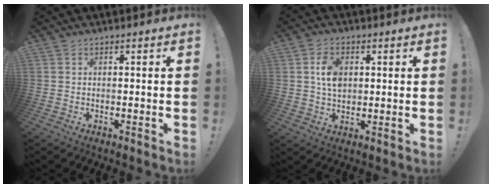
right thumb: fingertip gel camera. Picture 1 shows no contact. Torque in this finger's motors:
{"motor_torque": [0.81, 0.63, 0.77, -0.34, 0.07]}